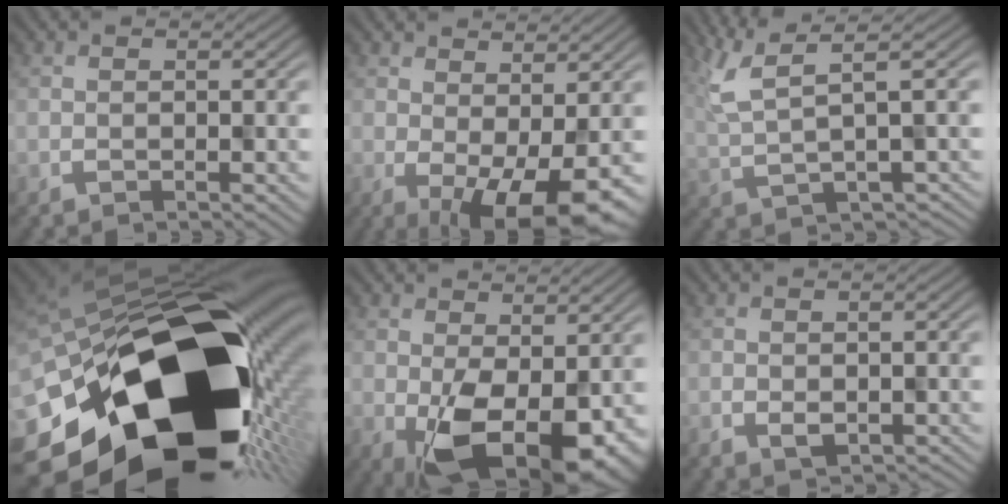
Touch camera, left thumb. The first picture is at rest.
{"total": 8.3, "force": [-2.3, 3.0, 7.4], "torque": [-0.113, -0.028, -0.009]}
{"total": 7.4, "force": [4.7, 2.4, 5.1], "torque": [-0.101, 0.009, 0.093]}
{"total": 21.1, "force": [-6.3, 14.6, 13.9], "torque": [-0.290, -0.083, -0.064]}
{"total": 10.2, "force": [-2.6, 5.7, 8.0], "torque": [-0.152, -0.044, -0.017]}
{"total": 1.8, "force": [-0.9, 1.3, 0.9], "torque": [-0.019, -0.007, -0.002]}